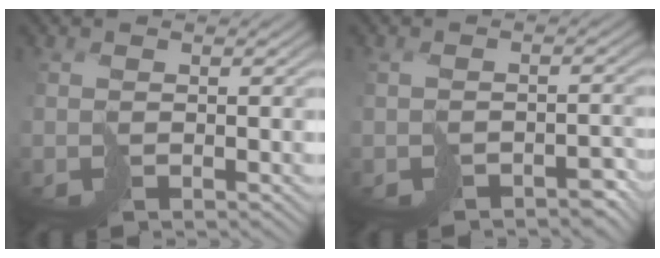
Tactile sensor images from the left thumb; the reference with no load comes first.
{"total": 3.4, "force": [-2.3, 1.7, 1.9], "torque": [-0.022, -0.007, -0.034]}